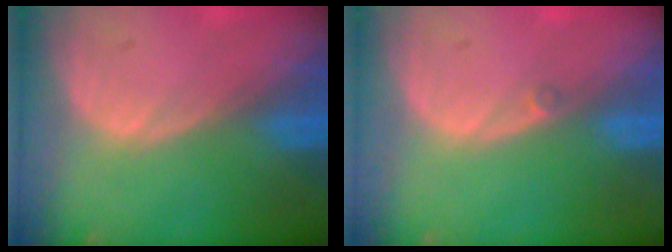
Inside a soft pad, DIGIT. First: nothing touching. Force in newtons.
{"total": 0.6, "press": 0.5, "slide": 0.3}